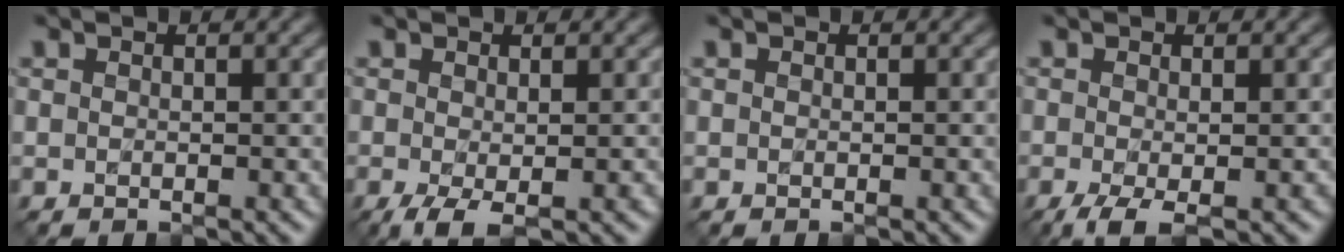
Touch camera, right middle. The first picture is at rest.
{"total": 2.7, "force": [-1.2, 0.7, 2.3], "torque": [-0.047, -0.006, -0.024]}
{"total": 0.0}
{"total": 2.7, "force": [-1.5, 0.6, 2.2], "torque": [-0.044, -0.005, -0.032]}